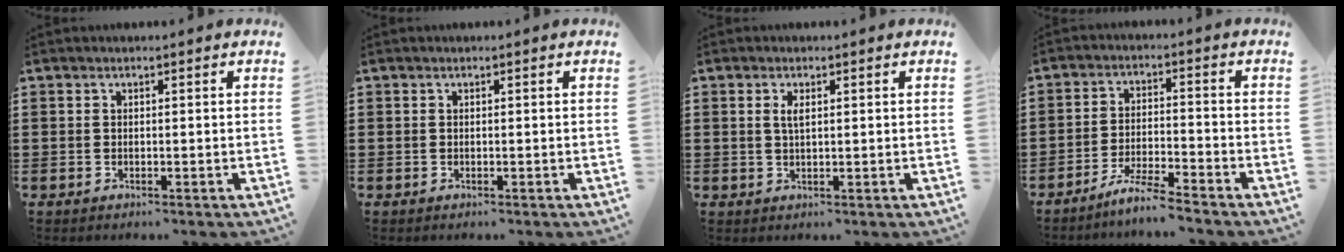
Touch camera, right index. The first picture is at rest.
{"total": 0.0}
{"total": 1.8, "force": [0.5, 0.6, 1.7], "torque": [-0.034, 0.003, 0.008]}
{"total": 5.1, "force": [-4.8, -0.3, 1.9], "torque": [-0.047, -0.006, -0.094]}